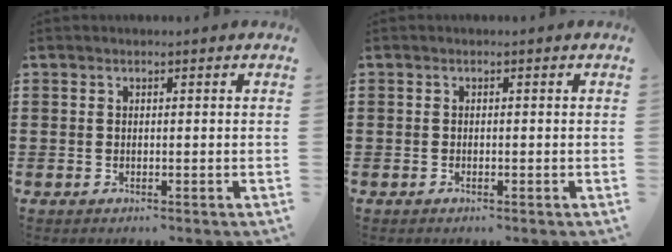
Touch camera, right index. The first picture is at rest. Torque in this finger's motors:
{"motor_torque": [-0.92, 1.22, -0.01, 0.00]}